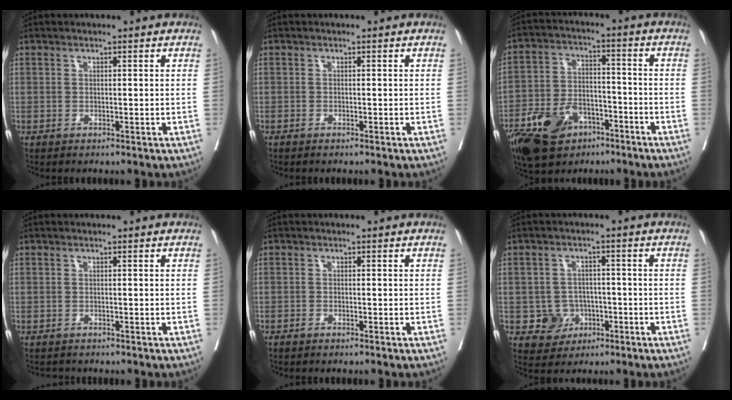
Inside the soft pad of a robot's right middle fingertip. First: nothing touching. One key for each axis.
{"total": 0.7, "fx": -0.6, "fy": 0.0, "fz": 0.4, "tx": -0.010, "ty": -0.002, "tz": -0.012}
{"total": 14.8, "fx": -9.2, "fy": 8.3, "fz": 8.0, "tx": -0.167, "ty": -0.003, "tz": -0.158}
{"total": 1.1, "fx": -1.1, "fy": 0.3, "fz": -0.1, "tx": -0.007, "ty": -0.005, "tz": -0.019}
{"total": 1.3, "fx": -1.1, "fy": 0.1, "fz": 0.6, "tx": -0.013, "ty": -0.002, "tz": -0.017}
{"total": 4.7, "fx": -1.7, "fy": 4.3, "fz": 0.6, "tx": 0.000, "ty": 0.012, "tz": -0.020}